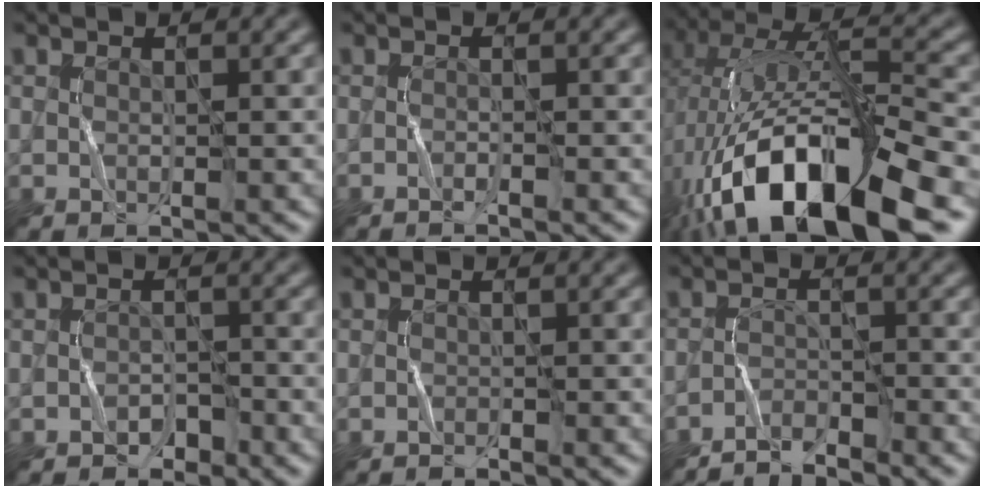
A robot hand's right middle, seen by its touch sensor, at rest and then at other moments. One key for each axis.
{"total": 0.7, "fx": -0.7, "fy": -0.2, "fz": 0.1, "tx": -0.002, "ty": 0.003, "tz": -0.014}
{"total": 16.1, "fx": -7.1, "fy": 6.4, "fz": 13.0, "tx": -0.247, "ty": 0.011, "tz": -0.121}
{"total": 1.3, "fx": -1.2, "fy": 0.5, "fz": 0.0, "tx": 0.002, "ty": 0.007, "tz": -0.020}
{"total": 0.6, "fx": -0.6, "fy": -0.2, "fz": -0.1, "tx": 0.003, "ty": 0.002, "tz": -0.012}
{"total": 2.8, "fx": -2.8, "fy": 0.0, "fz": 0.4, "tx": -0.004, "ty": 0.009, "tz": -0.055}